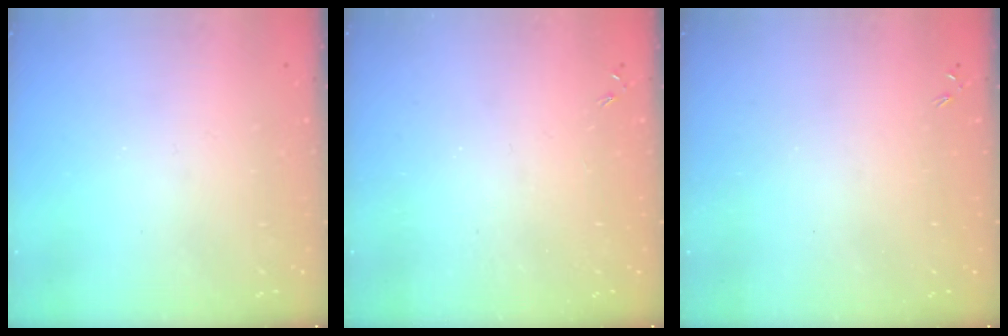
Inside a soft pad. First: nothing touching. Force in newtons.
{"total": 0.0}
{"total": 0.0}